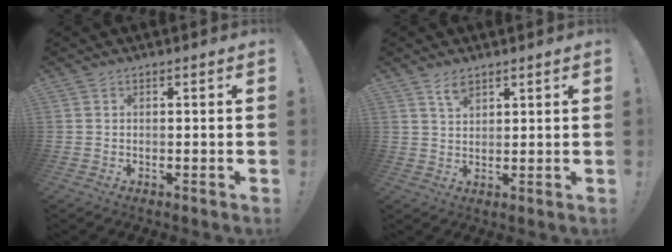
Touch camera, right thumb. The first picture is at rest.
{"total": 3.8, "force": [2.8, 1.7, 2.0], "torque": [-0.028, -0.016, 0.048]}